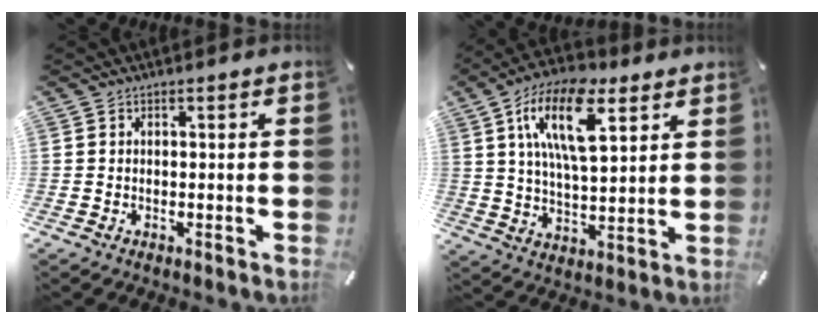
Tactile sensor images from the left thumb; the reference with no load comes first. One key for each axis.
{"total": 17.4, "fx": 8.5, "fy": 8.1, "fz": 12.8, "tx": -0.249, "ty": -0.014, "tz": 0.140}